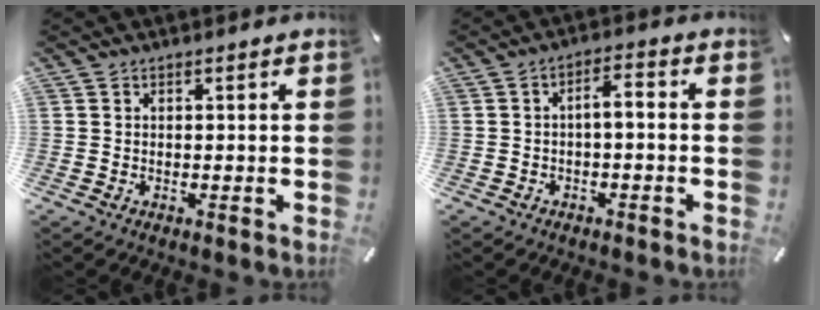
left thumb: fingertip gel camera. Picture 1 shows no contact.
{"total": 3.6, "force": [-1.6, 1.3, 3.0], "torque": [-0.053, 0.017, -0.034]}